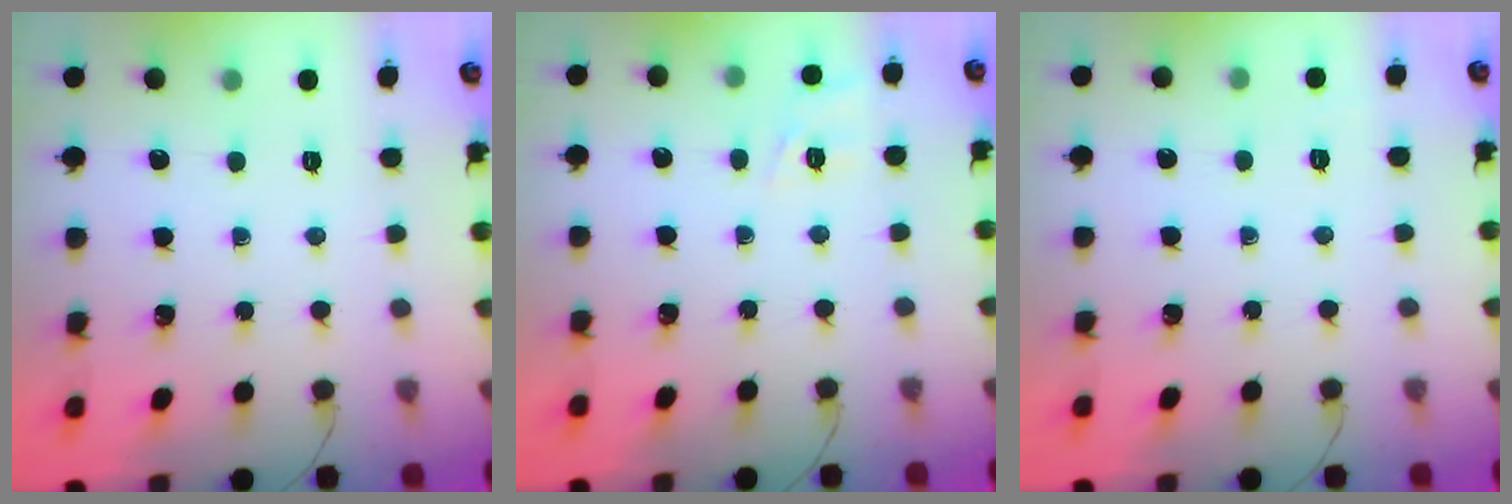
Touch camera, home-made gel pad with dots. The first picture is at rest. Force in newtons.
{"total": 2.4, "press": 1.8, "slide": 1.5}
{"total": 4.8, "press": 4.6, "slide": 1.3}